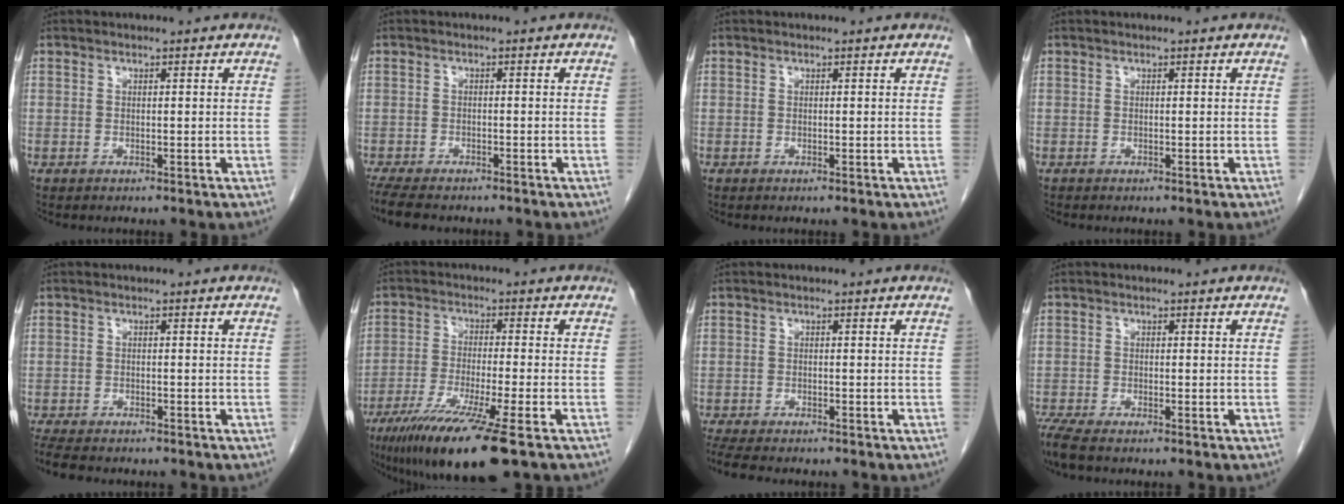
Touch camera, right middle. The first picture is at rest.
{"total": 8.1, "force": [-6.7, 2.3, 3.8], "torque": [-0.066, -0.012, -0.102]}
{"total": 0.0}
{"total": 0.0}
{"total": 7.0, "force": [-5.9, 1.9, 3.1], "torque": [-0.053, -0.011, -0.090]}
{"total": 13.8, "force": [-8.8, -0.2, 10.6], "torque": [-0.199, -0.046, -0.151]}
{"total": 7.1, "force": [-6.1, 1.6, 3.4], "torque": [-0.055, -0.010, -0.094]}
{"total": 3.0, "force": [-2.5, 0.2, 1.6], "torque": [-0.038, -0.010, -0.050]}